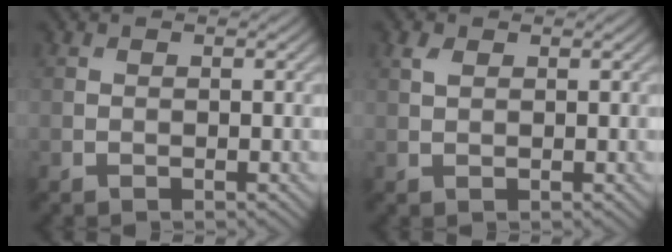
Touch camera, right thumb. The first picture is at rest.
{"total": 1.2, "force": [0.6, 0.7, 0.8], "torque": [-0.023, 0.003, 0.012]}